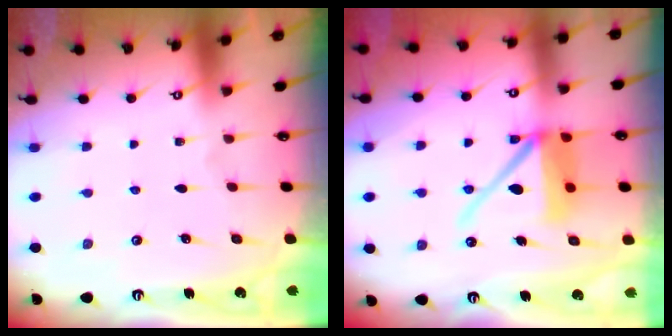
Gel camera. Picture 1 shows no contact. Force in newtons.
{"total": 13.4, "press": 13.3, "slide": 1.6}